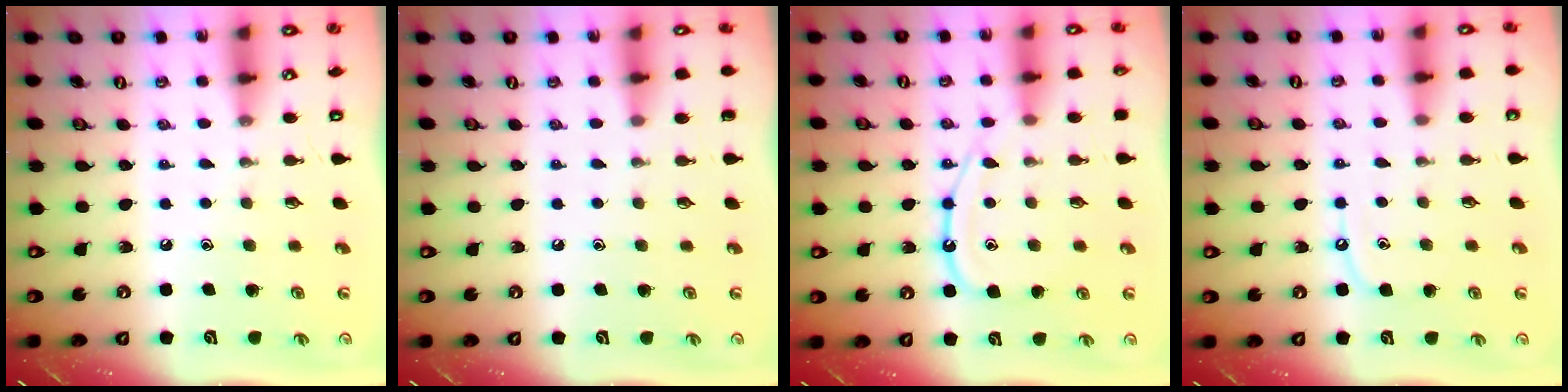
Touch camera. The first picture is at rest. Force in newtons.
{"total": 0.0}
{"total": 13.1, "press": 13.0, "slide": 1.3}
{"total": 5.2, "press": 5.2, "slide": 0.7}